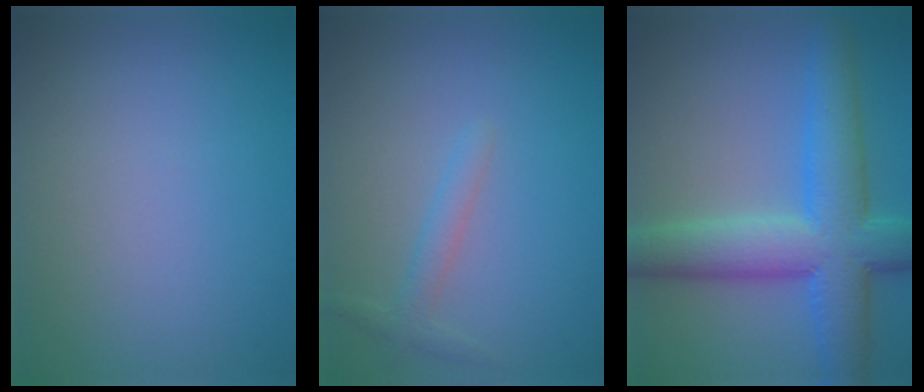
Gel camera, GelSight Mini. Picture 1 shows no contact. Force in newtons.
{"total": 1.6, "press": 1.6, "slide": 0.1}
{"total": 9.1, "press": 9.1, "slide": 0.2}